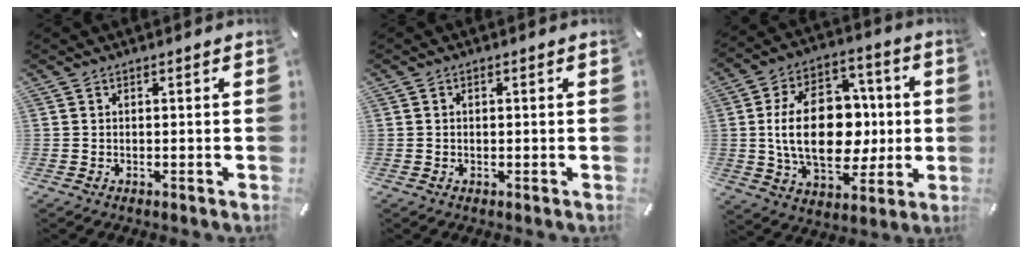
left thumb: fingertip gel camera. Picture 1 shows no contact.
{"total": 0.7, "force": [0.0, 0.6, 0.3], "torque": [-0.008, 0.004, -0.001]}
{"total": 21.4, "force": [0.1, 14.3, 15.9], "torque": [-0.294, 0.003, 0.001]}